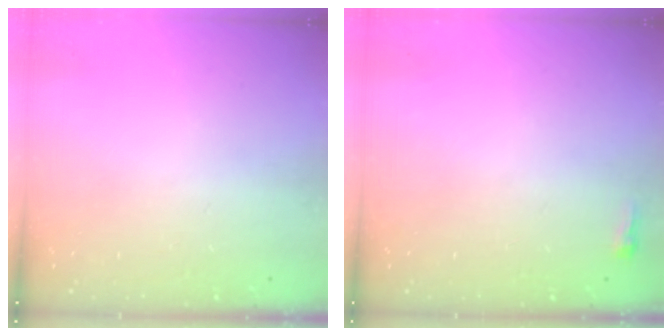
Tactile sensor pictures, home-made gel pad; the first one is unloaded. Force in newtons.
{"total": 2.4, "press": 2.4, "slide": 0.6}